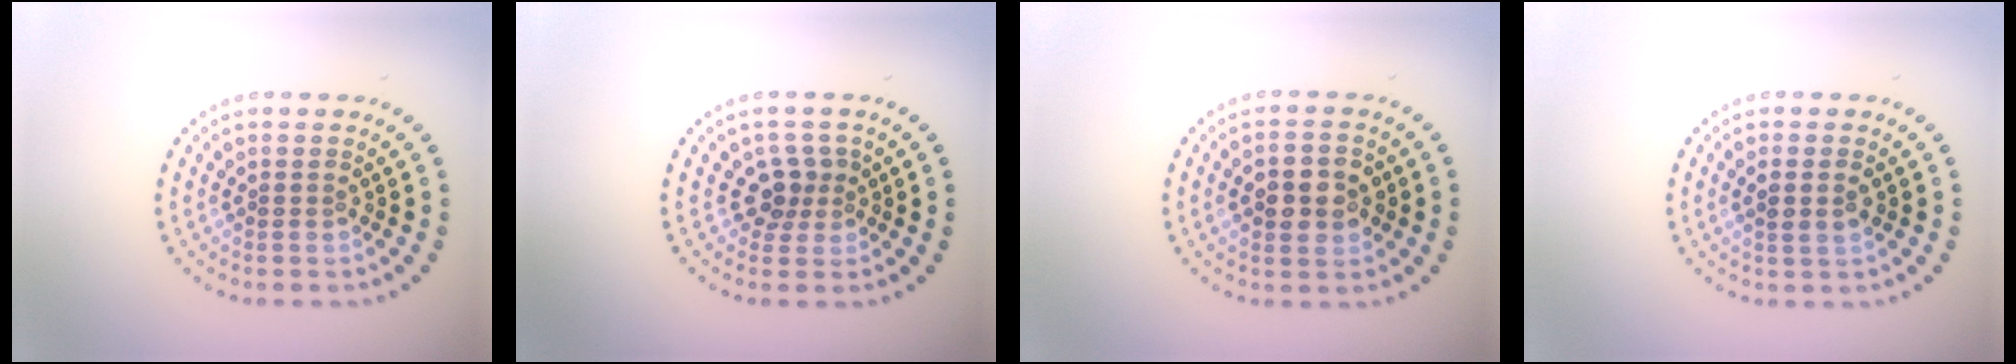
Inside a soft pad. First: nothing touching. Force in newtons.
{"total": 2.3, "press": 1.8, "slide": 1.4}
{"total": 3.8, "press": 3.8, "slide": 0.3}
{"total": 1.7, "press": 1.6, "slide": 0.6}